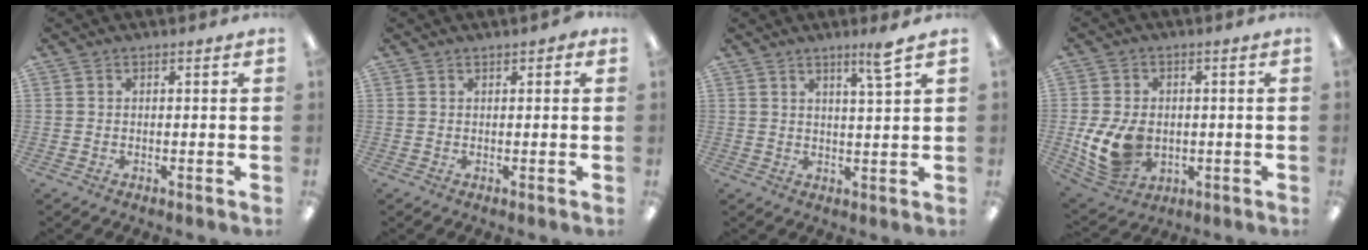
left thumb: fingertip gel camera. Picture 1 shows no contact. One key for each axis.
{"total": 0.9, "fx": 0.5, "fy": 0.3, "fz": 0.6, "tx": -0.005, "ty": -0.001, "tz": 0.007}
{"total": 5.2, "fx": 3.6, "fy": -0.1, "fz": 3.8, "tx": -0.060, "ty": -0.017, "tz": 0.054}
{"total": 11.1, "fx": -1.6, "fy": 8.2, "fz": 7.2, "tx": -0.141, "ty": -0.001, "tz": -0.026}